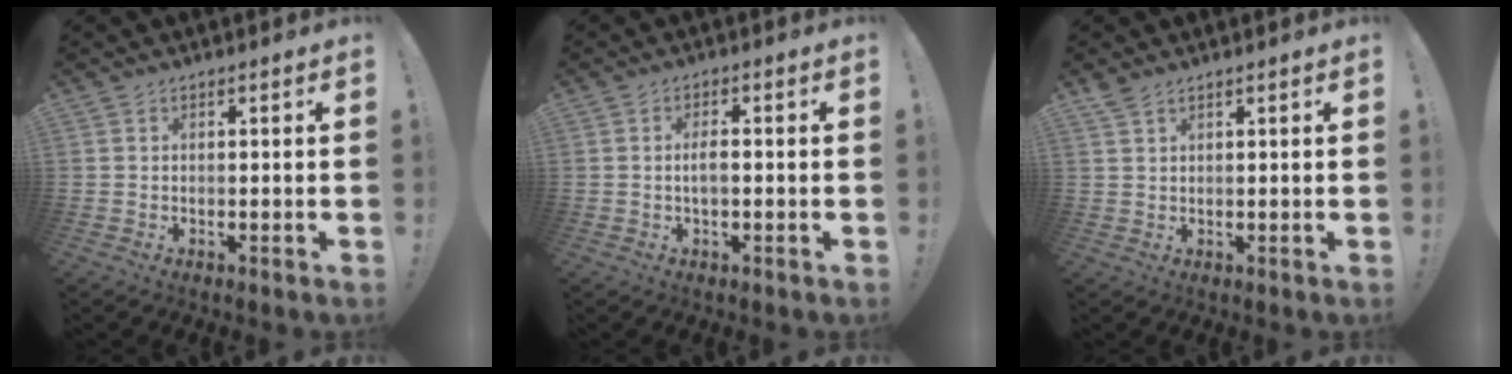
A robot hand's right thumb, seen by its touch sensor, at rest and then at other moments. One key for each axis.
{"total": 3.0, "fx": -0.6, "fy": 0.8, "fz": 2.9, "tx": -0.056, "ty": 0.001, "tz": -0.015}
{"total": 2.4, "fx": 2.1, "fy": 0.7, "fz": 1.1, "tx": -0.016, "ty": -0.010, "tz": 0.038}